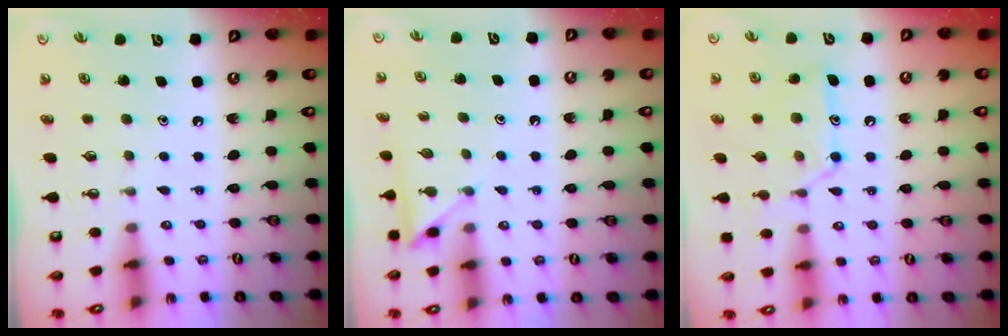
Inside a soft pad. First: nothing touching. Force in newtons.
{"total": 5.2, "press": 5.1, "slide": 0.5}
{"total": 13.7, "press": 13.7, "slide": 1.1}